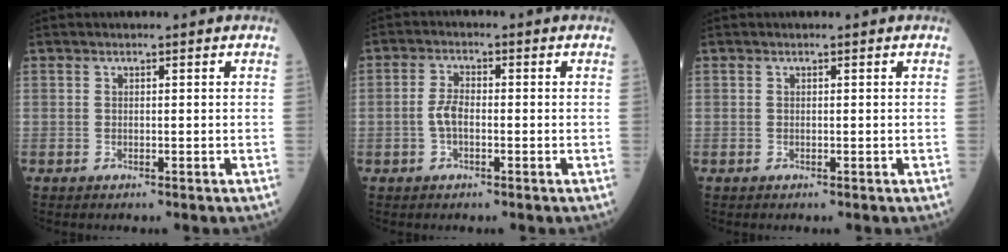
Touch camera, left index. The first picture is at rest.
{"total": 3.1, "force": [-0.9, 1.4, 2.6], "torque": [-0.058, 0.005, -0.020]}
{"total": 0.0}